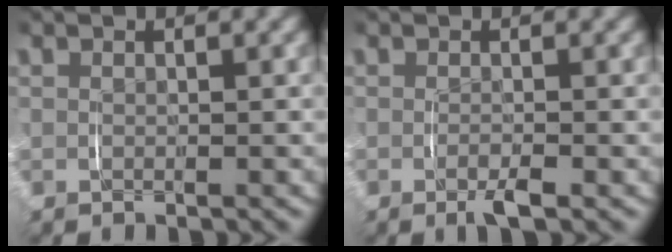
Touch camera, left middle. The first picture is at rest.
{"total": 1.6, "force": [-0.9, 0.2, 1.3], "torque": [-0.027, -0.004, -0.015]}